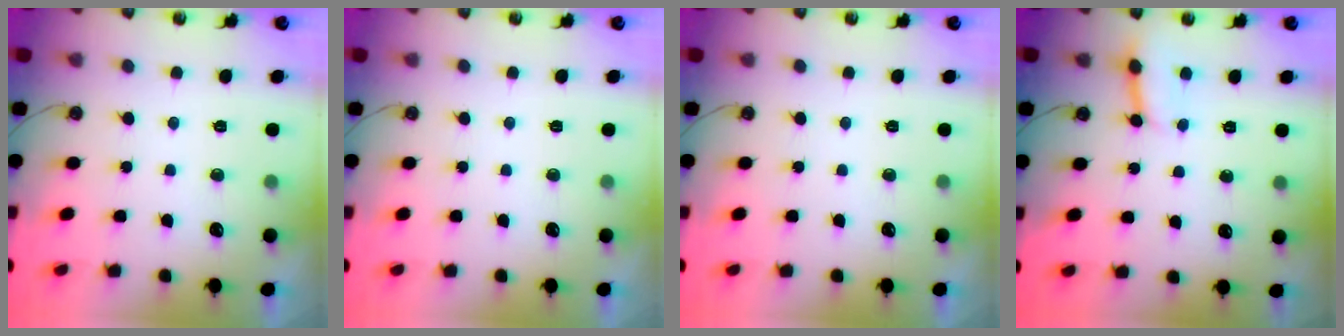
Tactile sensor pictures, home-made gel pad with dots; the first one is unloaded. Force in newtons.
{"total": 0.0}
{"total": 0.0}
{"total": 4.0, "press": 4.0, "slide": 0.3}